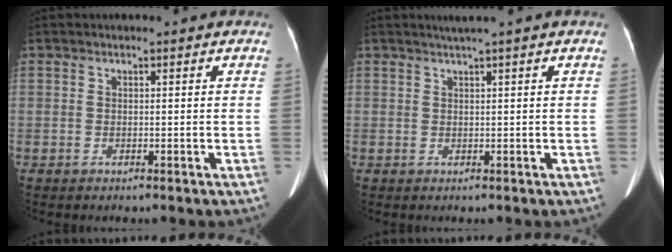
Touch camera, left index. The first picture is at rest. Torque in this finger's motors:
{"motor_torque": [0.29, -0.51, 0.02, 0.03]}